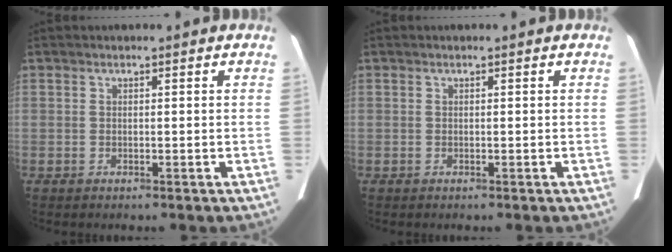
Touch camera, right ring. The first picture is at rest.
{"total": 0.0}